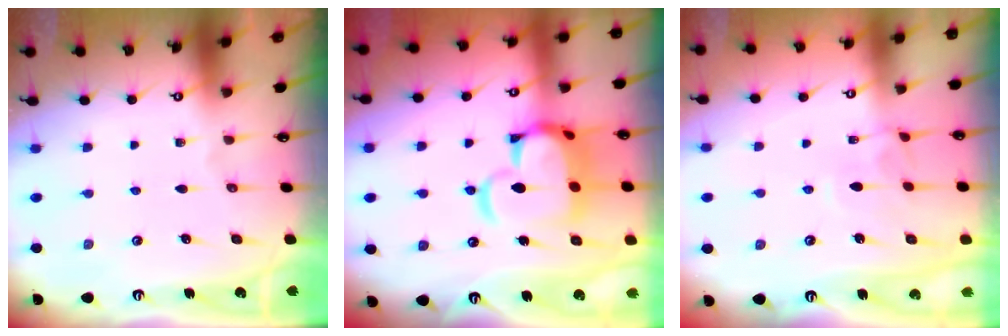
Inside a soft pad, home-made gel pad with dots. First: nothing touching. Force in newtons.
{"total": 11.8, "press": 11.6, "slide": 1.8}
{"total": 3.0, "press": 3.0, "slide": 0.2}